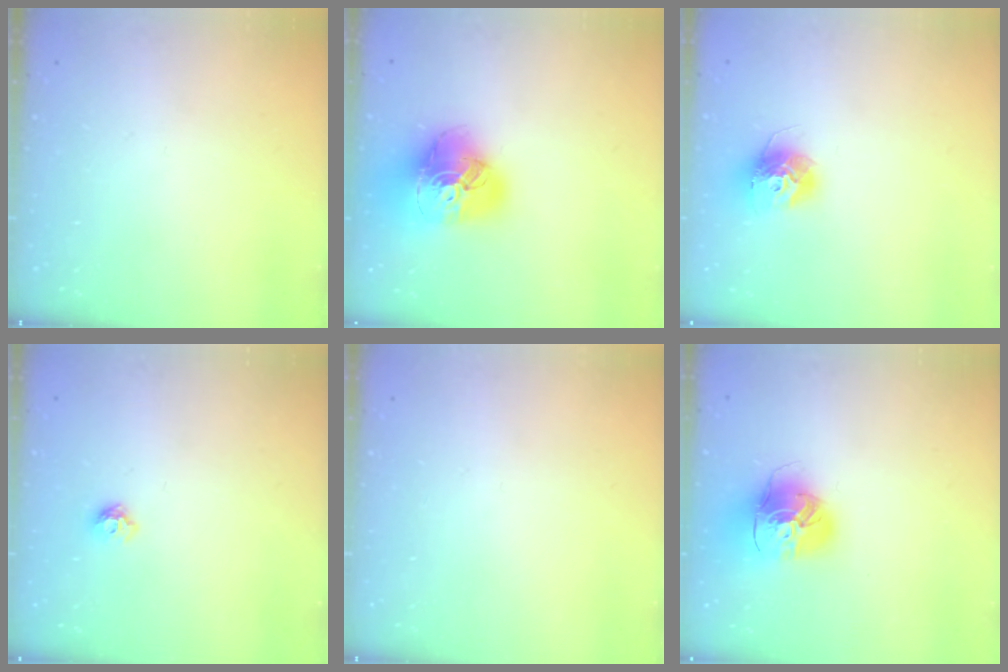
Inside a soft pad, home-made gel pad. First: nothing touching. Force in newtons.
{"total": 20.6, "press": 20.5, "slide": 2.1}
{"total": 11.8, "press": 11.8, "slide": 0.9}
{"total": 5.6, "press": 5.6, "slide": 0.9}
{"total": 0.0}
{"total": 16.2, "press": 16.1, "slide": 2.0}